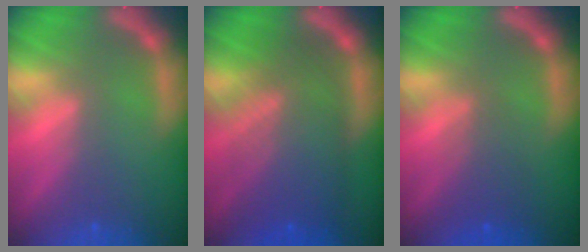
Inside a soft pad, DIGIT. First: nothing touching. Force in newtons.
{"total": 9.1}
{"total": 3.0}